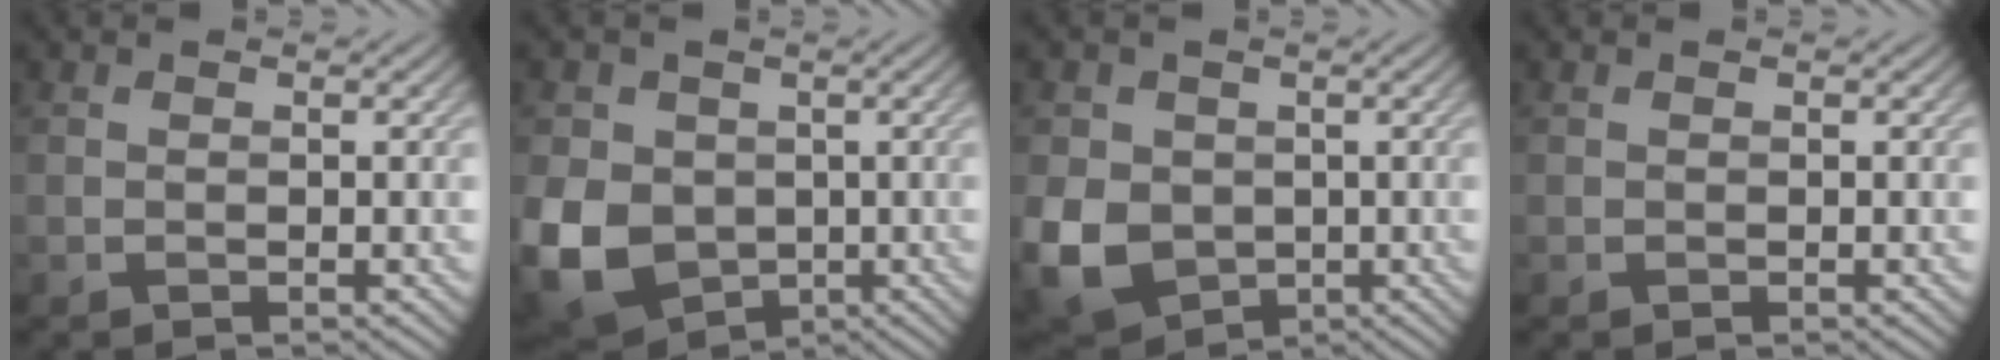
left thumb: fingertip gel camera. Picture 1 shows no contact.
{"total": 11.3, "force": [-1.5, 9.3, 6.3], "torque": [-0.173, -0.030, -0.027]}
{"total": 9.7, "force": [-1.3, 7.9, 5.4], "torque": [-0.151, -0.025, -0.022]}
{"total": 0.0}